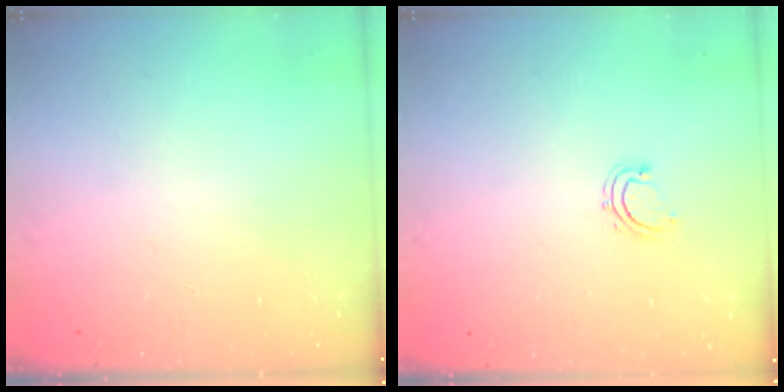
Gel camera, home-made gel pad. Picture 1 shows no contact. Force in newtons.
{"total": 4.2, "press": 4.1, "slide": 0.9}